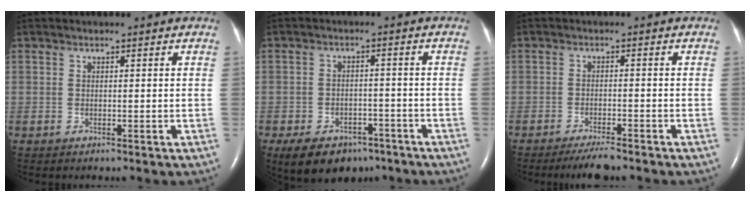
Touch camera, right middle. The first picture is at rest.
{"total": 9.6, "force": [-6.5, 5.7, 4.1], "torque": [-0.069, 0.007, -0.094]}
{"total": 3.9, "force": [-3.3, 0.3, 1.9], "torque": [-0.038, -0.010, -0.056]}